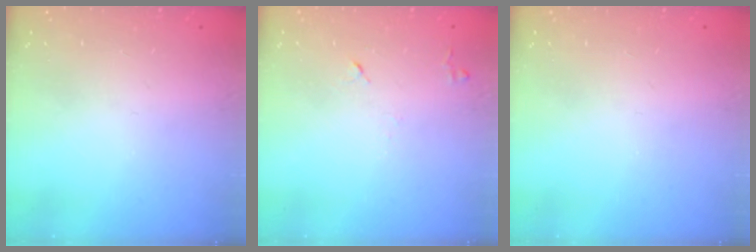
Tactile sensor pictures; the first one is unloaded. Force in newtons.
{"total": 5.6, "press": 5.5, "slide": 0.9}
{"total": 0.0}